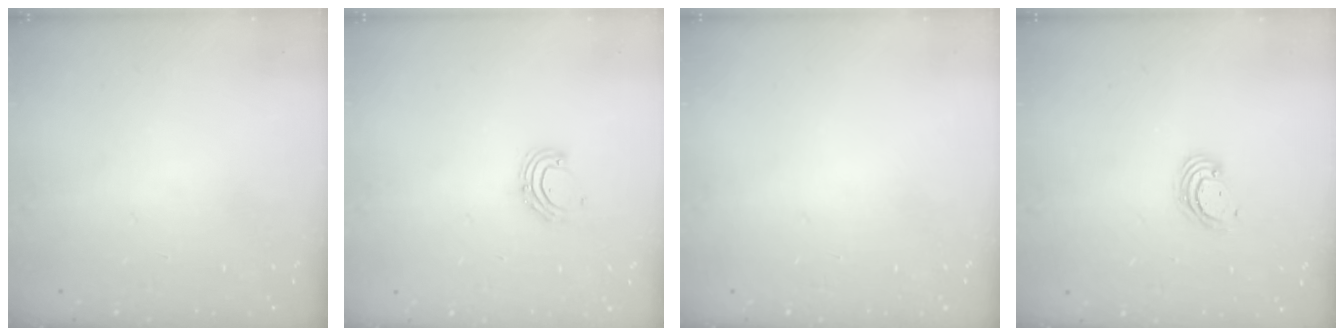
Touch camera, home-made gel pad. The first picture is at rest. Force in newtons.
{"total": 5.3, "press": 5.1, "slide": 1.4}
{"total": 0.0}
{"total": 3.6, "press": 3.6, "slide": 0.2}